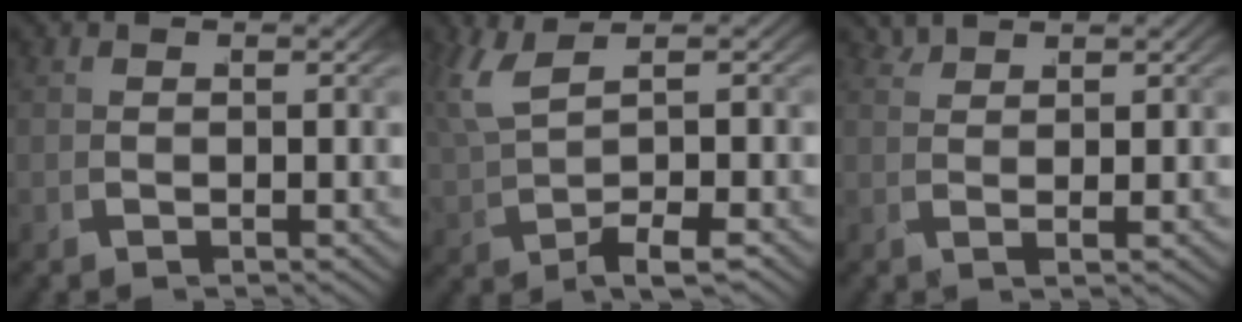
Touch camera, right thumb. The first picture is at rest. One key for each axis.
{"total": 3.8, "fx": 1.3, "fy": 1.4, "fz": 3.3, "tx": -0.078, "ty": -0.001, "tz": 0.034}
{"total": 2.2, "fx": 1.9, "fy": -1.2, "fz": -0.2, "tx": 0.014, "ty": 0.014, "tz": 0.034}